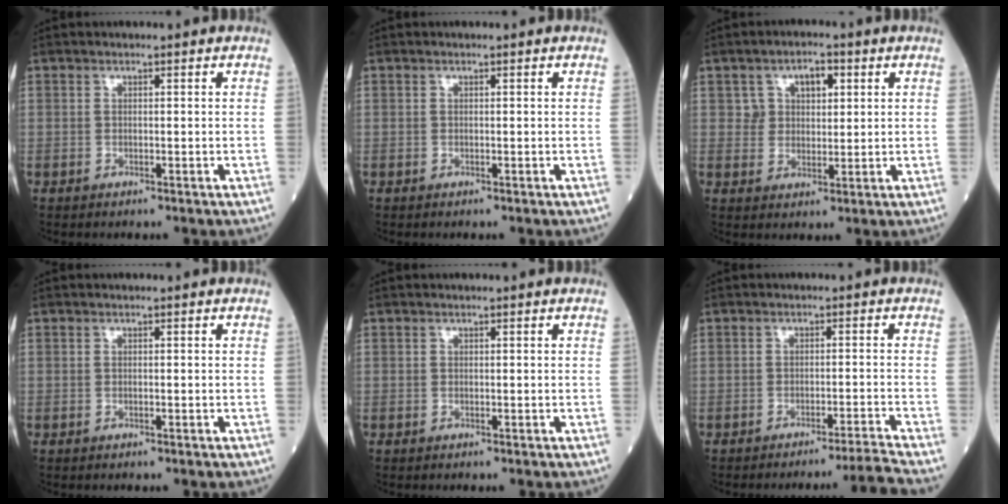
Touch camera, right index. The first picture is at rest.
{"total": 0.0}
{"total": 5.1, "force": [2.1, 3.4, 3.2], "torque": [-0.044, 0.010, 0.036]}
{"total": 0.0}
{"total": 0.0}
{"total": 6.2, "force": [-5.2, -3.3, 0.9], "torque": [-0.003, -0.002, -0.075]}